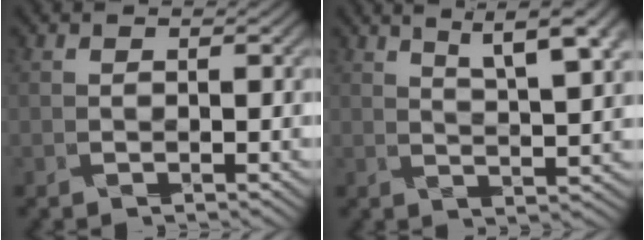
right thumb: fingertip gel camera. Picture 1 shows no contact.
{"total": 6.8, "force": [4.7, 0.6, 4.9], "torque": [-0.086, 0.010, 0.079]}